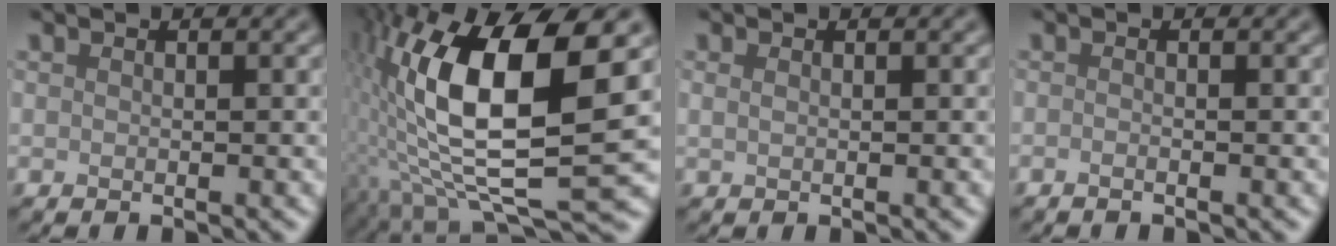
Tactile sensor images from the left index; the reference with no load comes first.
{"total": 13.6, "force": [2.4, 3.7, 12.9], "torque": [-0.243, 0.005, 0.045]}
{"total": 0.6, "force": [0.4, 0.3, 0.4], "torque": [-0.009, -0.002, 0.006]}
{"total": 1.0, "force": [-0.3, 0.5, 0.8], "torque": [-0.005, -0.008, -0.014]}